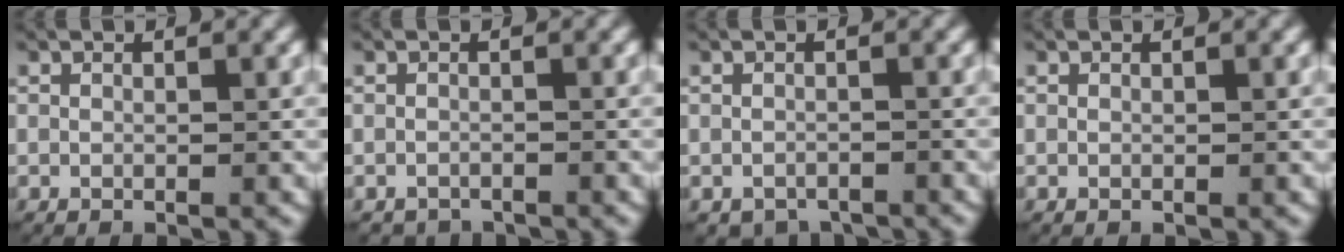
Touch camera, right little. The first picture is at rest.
{"total": 1.3, "force": [-1.2, 0.3, -0.2], "torque": [0.001, -0.006, -0.018]}
{"total": 2.4, "force": [-2.1, 1.1, 0.1], "torque": [0.000, -0.008, -0.033]}
{"total": 0.0}